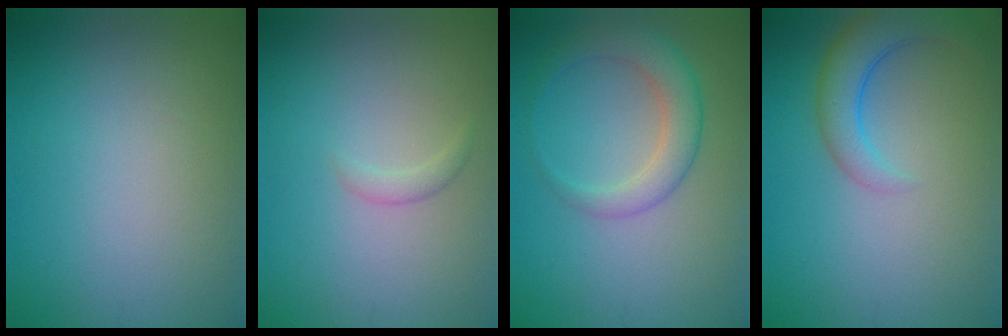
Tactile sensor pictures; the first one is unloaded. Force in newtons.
{"total": 1.0, "press": 1.0, "slide": 0.1}
{"total": 3.7, "press": 3.7, "slide": 0.2}
{"total": 4.0, "press": 4.0, "slide": 0.3}